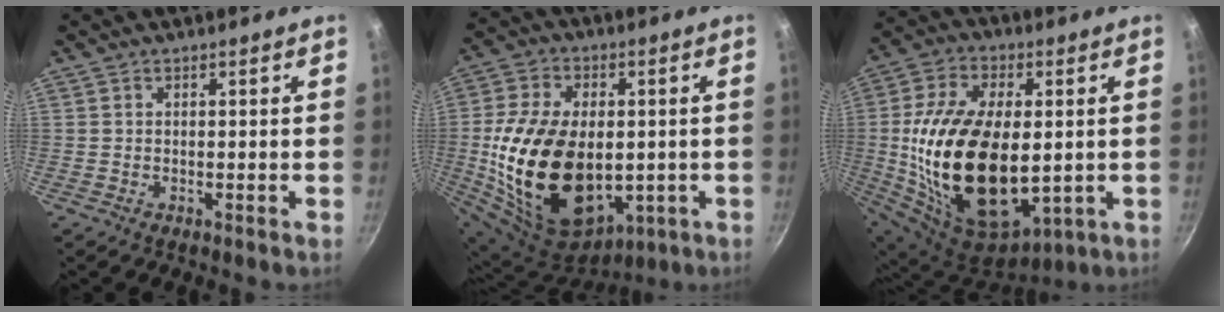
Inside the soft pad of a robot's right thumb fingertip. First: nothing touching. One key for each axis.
{"total": 26.0, "fx": -1.7, "fy": 17.0, "fz": 19.7, "tx": -0.362, "ty": 0.001, "tz": -0.009}
{"total": 26.1, "fx": -0.2, "fy": 15.0, "fz": 21.4, "tx": -0.398, "ty": -0.003, "tz": 0.013}